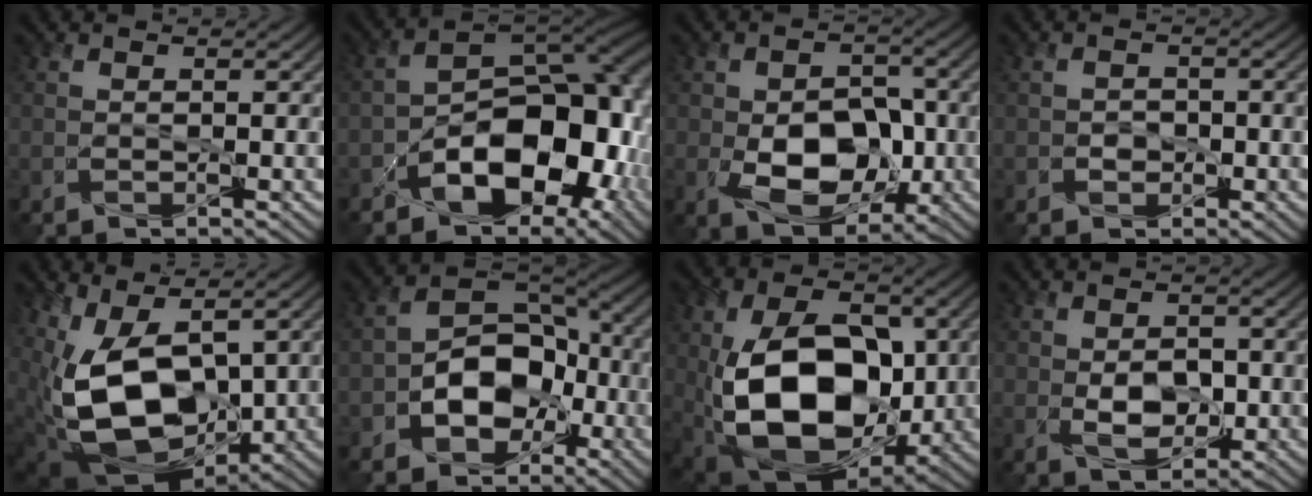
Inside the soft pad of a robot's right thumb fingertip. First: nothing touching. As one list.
[{"total": 13.2, "force": [-5.7, 7.4, 9.3], "torque": [-0.124, -0.027, -0.096]}, {"total": 9.7, "force": [-2.4, 6.0, 7.2], "torque": [-0.122, -0.014, -0.035]}, {"total": 0.7, "force": [-0.6, 0.4, 0.2], "torque": [0.005, -0.001, -0.014]}, {"total": 16.1, "force": [0.6, 9.1, 13.2], "torque": [-0.269, -0.033, 0.015]}, {"total": 10.8, "force": [-3.3, 7.0, 7.5], "torque": [-0.128, -0.019, -0.060]}, {"total": 17.3, "force": [-1.4, 10.5, 13.7], "torque": [-0.262, -0.032, -0.013]}, {"total": 4.1, "force": [-0.5, 2.3, 3.3], "torque": [-0.063, -0.007, -0.008]}]